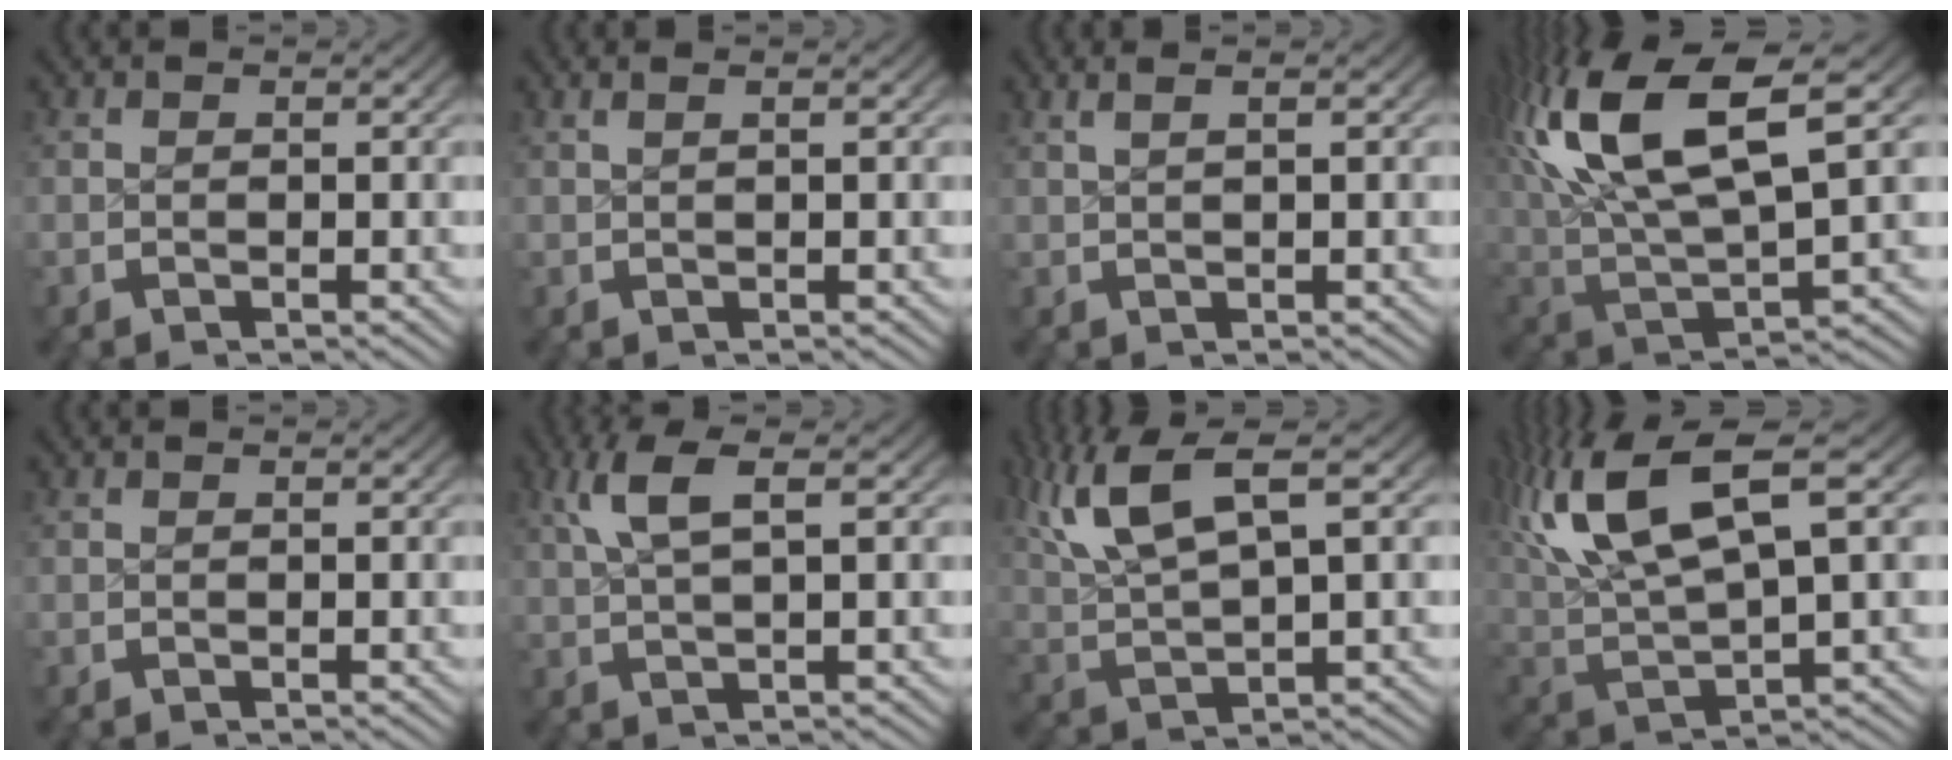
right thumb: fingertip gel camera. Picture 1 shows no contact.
{"total": 1.0, "force": [0.5, -0.1, 0.8], "torque": [-0.012, 0.003, 0.013]}
{"total": 1.7, "force": [1.0, 0.1, 1.4], "torque": [-0.016, 0.008, 0.021]}
{"total": 13.1, "force": [2.7, 7.2, 10.6], "torque": [-0.233, -0.017, 0.058]}
{"total": 0.0}
{"total": 4.4, "force": [2.2, 1.3, 3.6], "torque": [-0.074, 0.008, 0.043]}
{"total": 8.1, "force": [2.9, 4.6, 6.0], "torque": [-0.128, -0.003, 0.057]}
{"total": 11.6, "force": [3.1, 6.7, 8.9], "torque": [-0.196, -0.007, 0.058]}